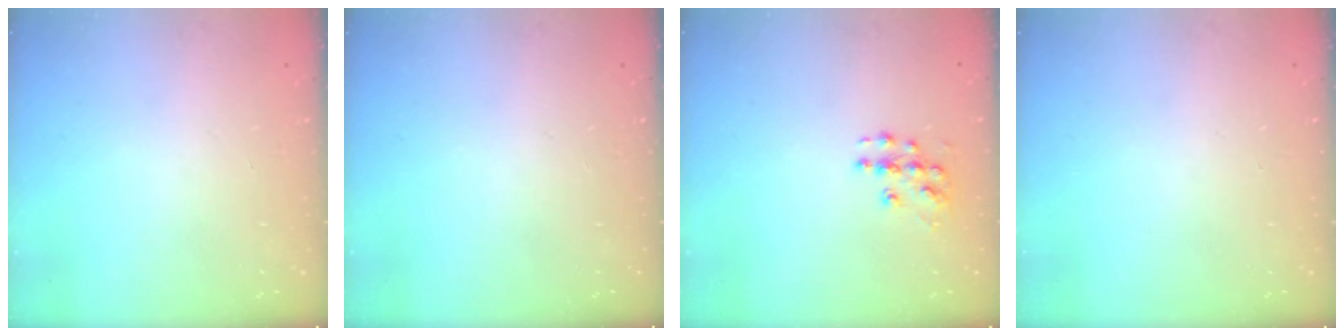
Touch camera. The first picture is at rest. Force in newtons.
{"total": 0.0}
{"total": 7.8, "press": 7.8, "slide": 0.4}
{"total": 0.0}